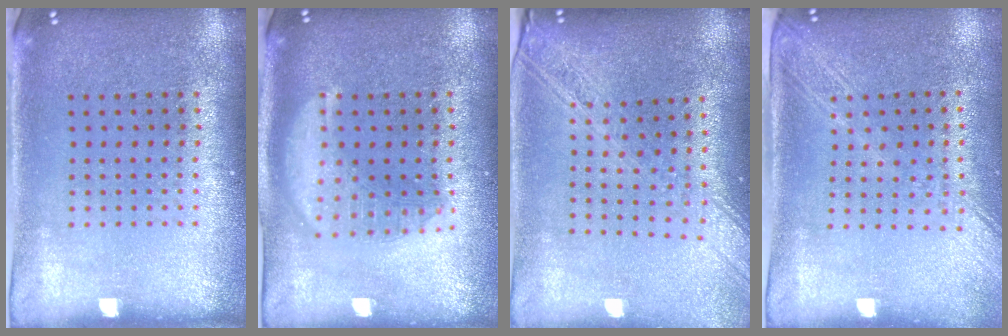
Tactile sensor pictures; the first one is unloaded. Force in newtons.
{"total": 2.8, "press": 2.8, "slide": 0.3}
{"total": 2.2, "press": 1.9, "slide": 1.2}
{"total": 2.0, "press": 1.7, "slide": 1.1}